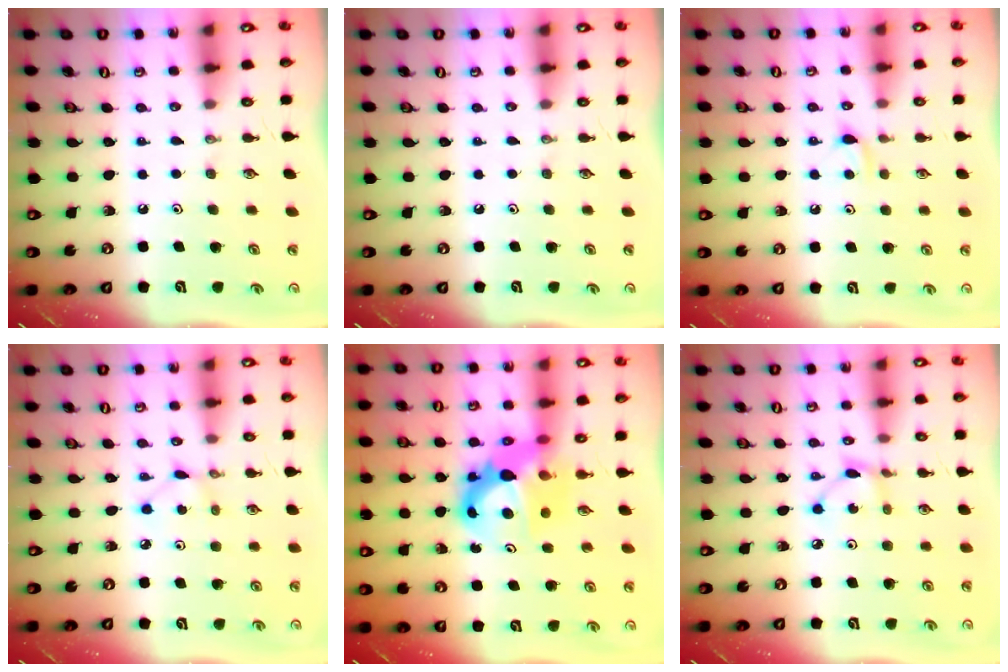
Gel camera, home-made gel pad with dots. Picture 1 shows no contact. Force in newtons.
{"total": 0.0}
{"total": 4.5, "press": 4.4, "slide": 0.6}
{"total": 1.9, "press": 1.9, "slide": 0.2}
{"total": 10.5, "press": 10.4, "slide": 0.9}
{"total": 2.9, "press": 2.9, "slide": 0.1}